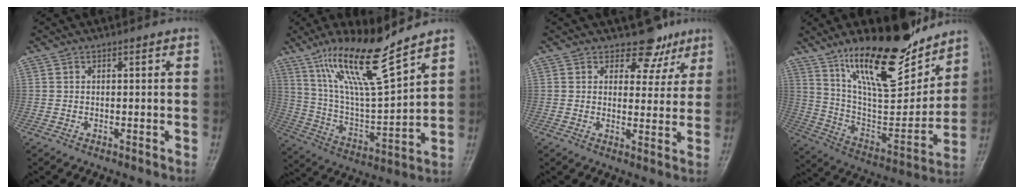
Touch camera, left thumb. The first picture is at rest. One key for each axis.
{"total": 16.8, "fx": 11.9, "fy": 2.3, "fz": 11.7, "tx": -0.204, "ty": -0.065, "tz": 0.233}
{"total": 5.8, "fx": 4.3, "fy": 3.7, "fz": 1.2, "tx": 0.020, "ty": -0.026, "tz": 0.055}
{"total": 23.1, "fx": 16.1, "fy": 7.9, "fz": 14.6, "tx": -0.193, "ty": -0.090, "tz": 0.280}